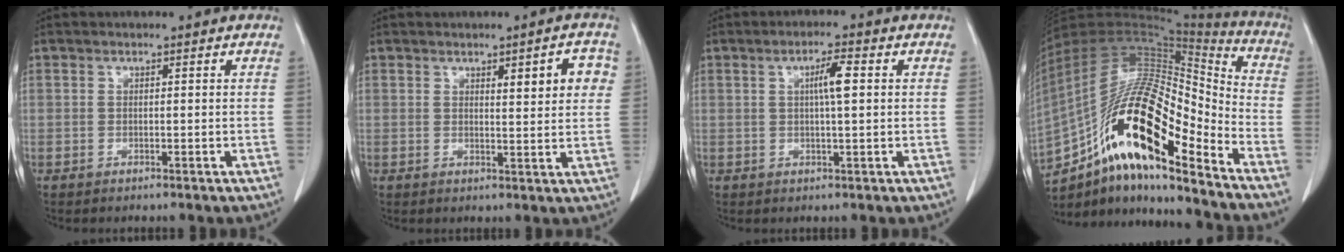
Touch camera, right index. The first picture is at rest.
{"total": 5.2, "force": [1.8, 1.1, 4.7], "torque": [-0.061, 0.004, 0.024]}
{"total": 3.9, "force": [0.8, 0.2, 3.8], "torque": [-0.066, 0.003, 0.011]}
{"total": 24.9, "force": [-13.2, 6.0, 20.2], "torque": [-0.366, 0.006, -0.227]}